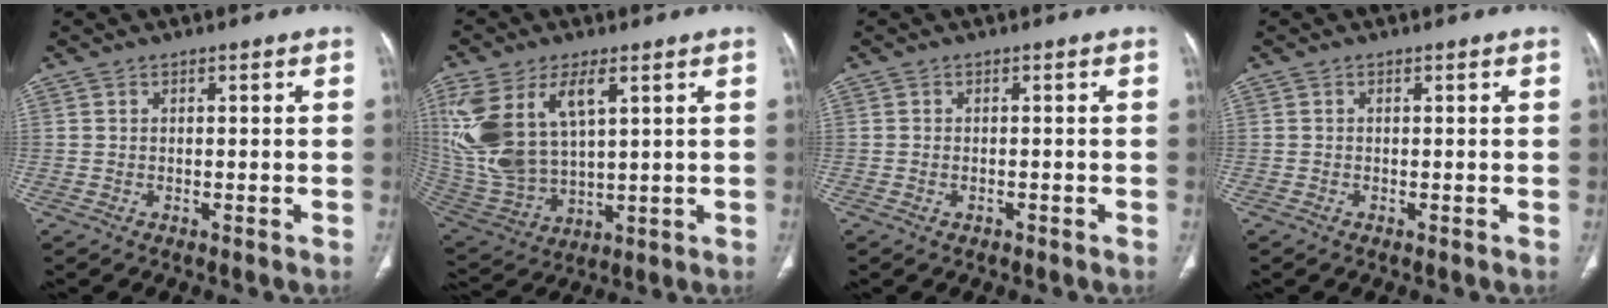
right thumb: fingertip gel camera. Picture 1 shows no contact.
{"total": 18.7, "force": [6.5, 9.7, 14.6], "torque": [-0.313, -0.017, 0.142]}
{"total": 1.0, "force": [-0.5, 0.7, 0.5], "torque": [-0.013, 0.009, -0.004]}
{"total": 0.0}